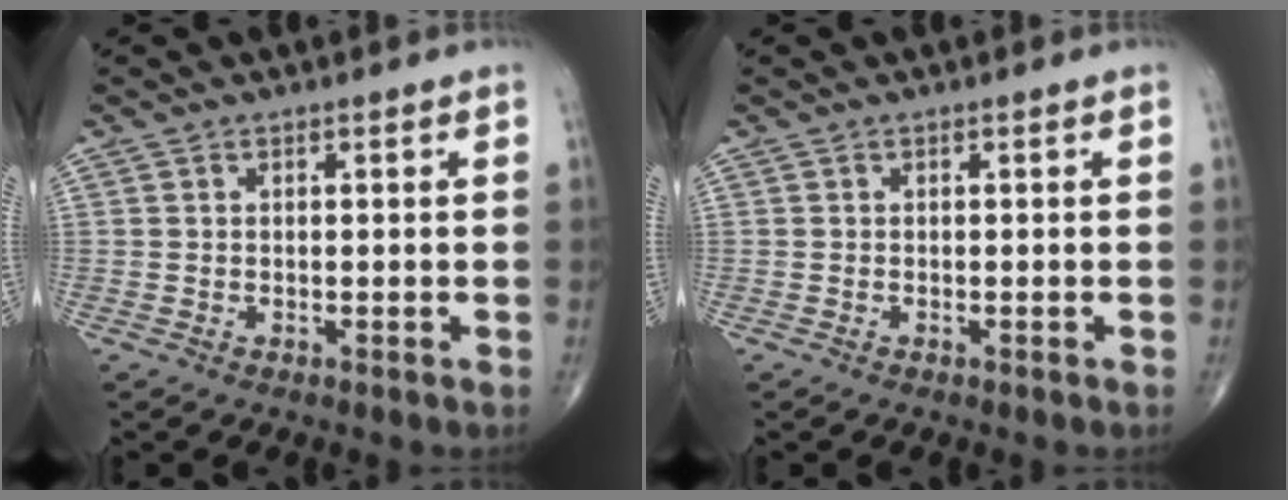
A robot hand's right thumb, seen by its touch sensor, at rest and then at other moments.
{"total": 0.0}